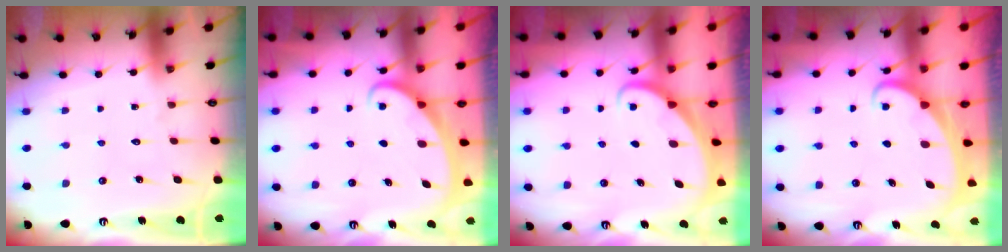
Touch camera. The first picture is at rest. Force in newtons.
{"total": 2.1, "press": 2.1, "slide": 0.1}
{"total": 1.6, "press": 1.6, "slide": 0.0}
{"total": 1.9, "press": 1.9, "slide": 0.2}